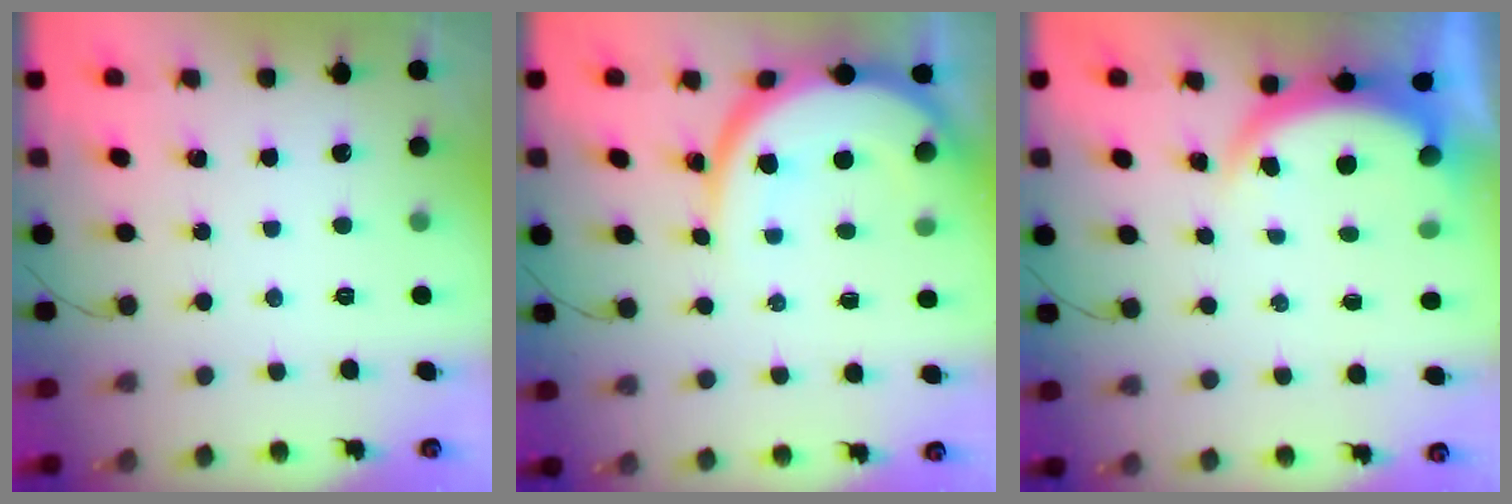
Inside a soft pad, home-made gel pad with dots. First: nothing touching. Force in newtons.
{"total": 10.7, "press": 10.7, "slide": 1.0}
{"total": 5.2, "press": 5.2, "slide": 0.7}